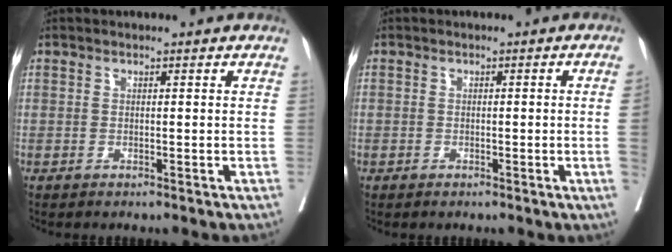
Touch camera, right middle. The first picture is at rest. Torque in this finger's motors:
{"motor_torque": [0.59, -0.63, -0.56, -0.21]}